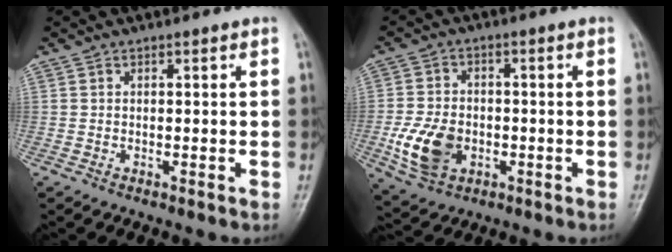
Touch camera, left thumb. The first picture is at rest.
{"total": 9.9, "force": [-2.6, 7.0, 6.6], "torque": [-0.114, 0.004, -0.044]}